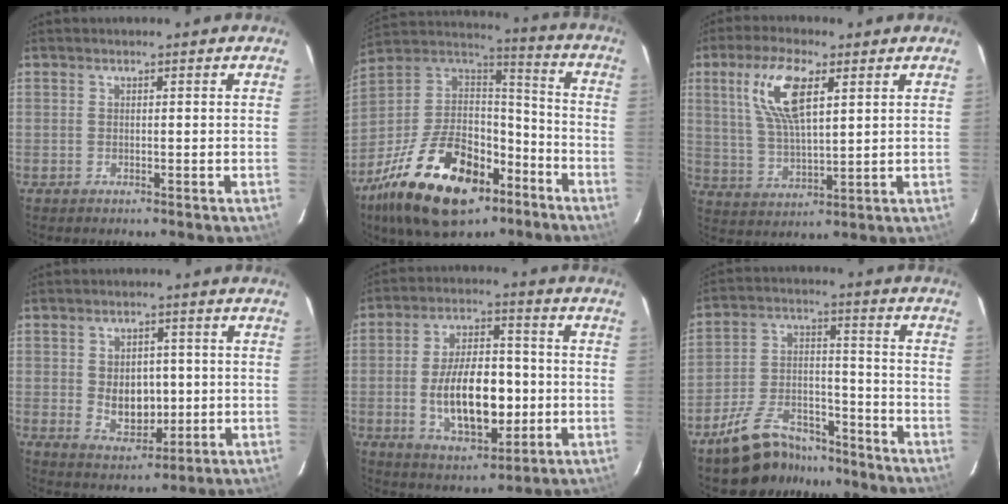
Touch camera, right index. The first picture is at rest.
{"total": 27.3, "force": [-15.5, 14.4, 17.3], "torque": [-0.343, 0.007, -0.251]}
{"total": 11.6, "force": [4.7, 3.9, 9.8], "torque": [-0.195, 0.010, 0.097]}
{"total": 7.9, "force": [-0.2, 5.6, 5.6], "torque": [-0.100, -0.002, 0.012]}
{"total": 15.6, "force": [-2.5, 7.5, 13.4], "torque": [-0.248, 0.003, -0.028]}
{"total": 13.6, "force": [-10.8, 6.1, 5.6], "torque": [-0.118, 0.027, -0.166]}